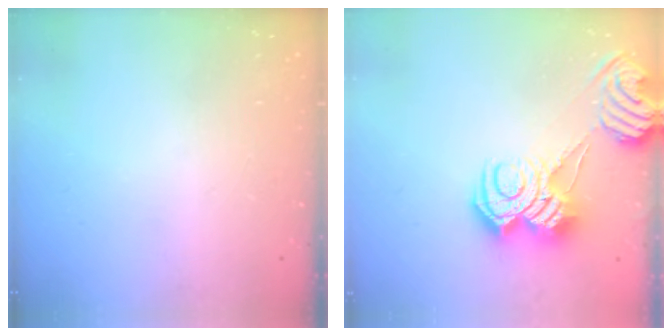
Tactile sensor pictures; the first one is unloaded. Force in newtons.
{"total": 11.8, "press": 11.7, "slide": 0.8}